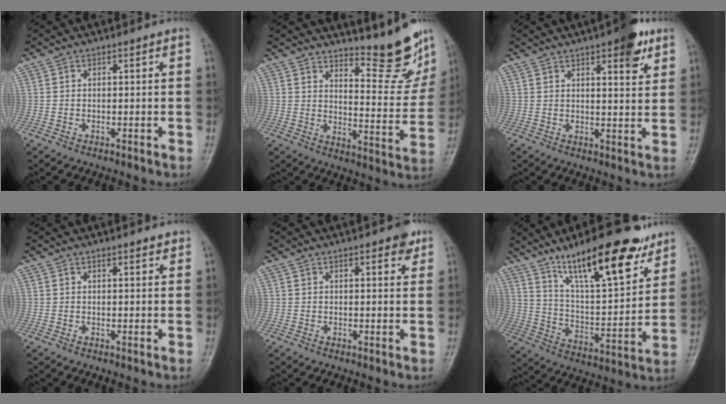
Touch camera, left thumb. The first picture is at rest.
{"total": 12.9, "force": [11.2, 2.7, 5.9], "torque": [-0.050, -0.106, 0.154]}
{"total": 7.7, "force": [4.4, 2.3, 5.9], "torque": [-0.063, -0.018, 0.054]}
{"total": 1.5, "force": [1.3, 0.5, 0.7], "torque": [-0.006, -0.005, 0.016]}
{"total": 2.9, "force": [1.8, 1.1, 2.0], "torque": [-0.016, -0.006, 0.019]}
{"total": 20.5, "force": [13.8, 5.9, 13.9], "torque": [-0.187, -0.064, 0.234]}